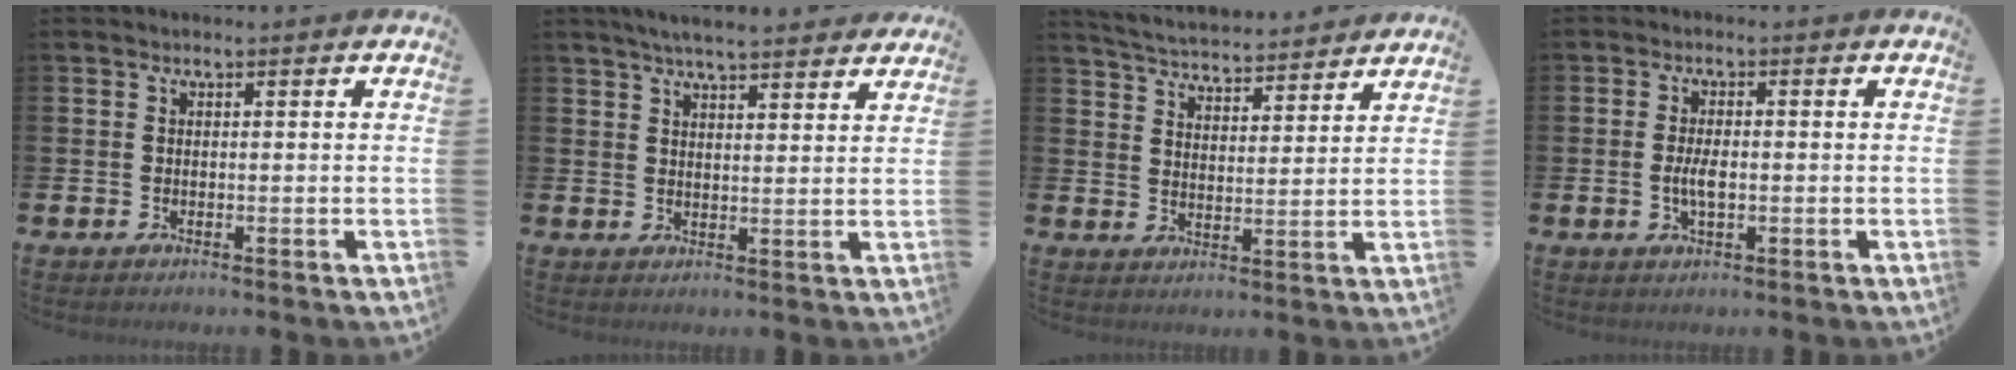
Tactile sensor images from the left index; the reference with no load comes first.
{"total": 5.1, "force": [4.9, 0.2, 1.4], "torque": [-0.034, -0.021, 0.088]}
{"total": 4.9, "force": [4.9, 0.4, 0.1], "torque": [-0.026, -0.039, 0.085]}
{"total": 3.2, "force": [-0.3, 1.3, 2.8], "torque": [-0.051, 0.001, -0.007]}